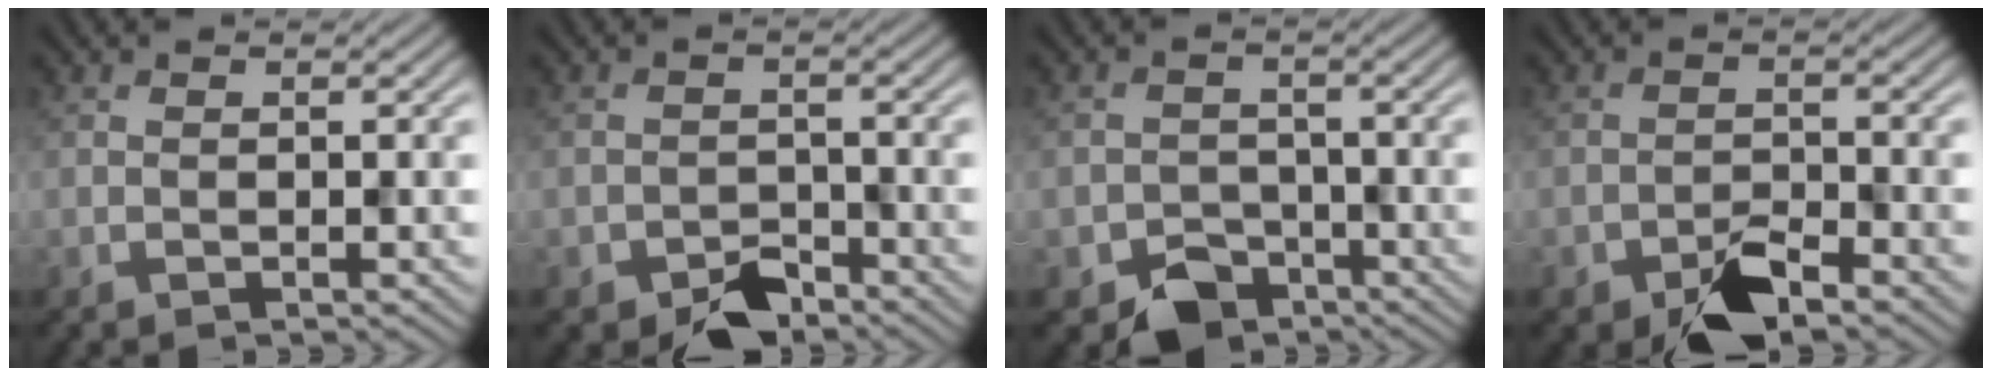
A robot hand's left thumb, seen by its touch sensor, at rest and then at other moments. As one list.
[{"total": 3.8, "force": [-2.8, 2.0, 1.5], "torque": [-0.023, -0.005, -0.053]}, {"total": 5.2, "force": [-3.5, 3.5, 1.6], "torque": [-0.022, -0.011, -0.062]}, {"total": 4.7, "force": [-3.1, 2.0, 2.8], "torque": [-0.044, -0.002, -0.060]}]